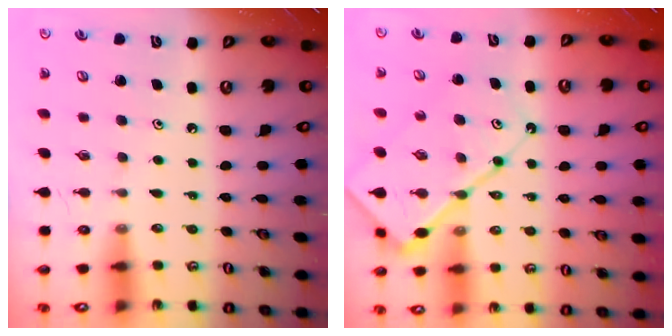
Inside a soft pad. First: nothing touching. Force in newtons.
{"total": 14.4, "press": 14.3, "slide": 1.6}